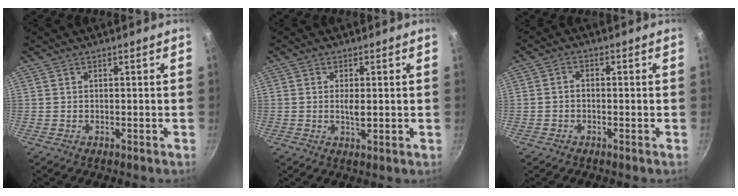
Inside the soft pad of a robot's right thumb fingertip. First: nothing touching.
{"total": 2.7, "force": [0.2, 0.9, 2.5], "torque": [-0.046, -0.005, 0.002]}
{"total": 1.7, "force": [-0.7, 1.2, 1.1], "torque": [-0.019, 0.013, -0.016]}